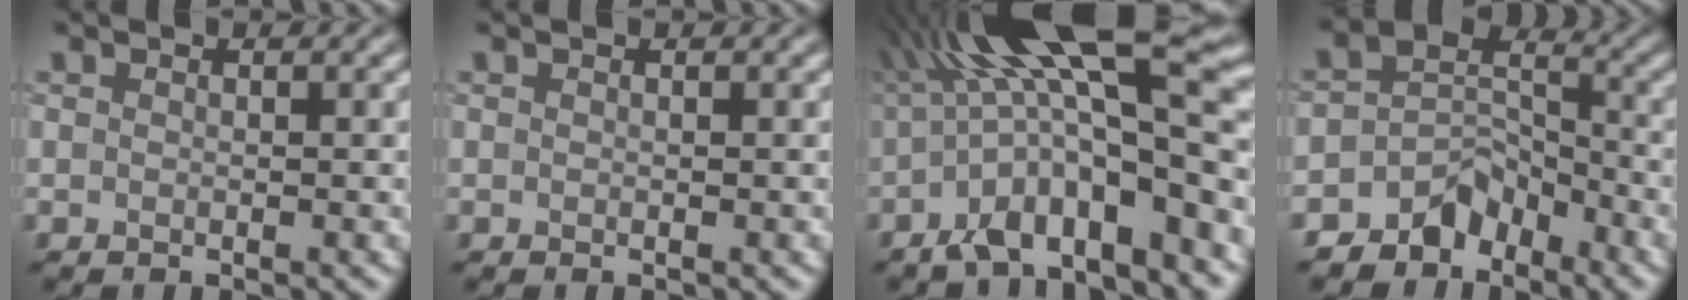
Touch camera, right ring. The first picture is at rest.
{"total": 0.0}
{"total": 15.2, "force": [-1.9, 4.2, 14.5], "torque": [-0.223, 0.034, -0.030]}
{"total": 5.6, "force": [-4.0, 3.5, 1.8], "torque": [-0.013, 0.004, -0.080]}